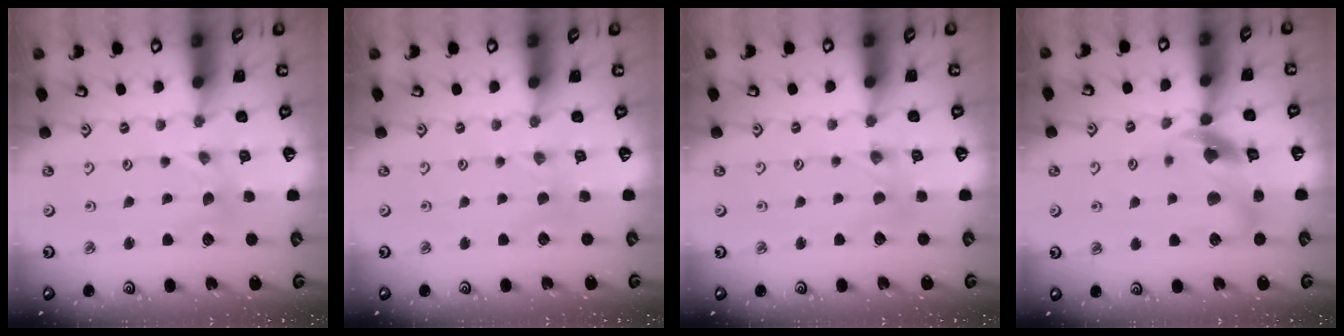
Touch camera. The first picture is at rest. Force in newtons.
{"total": 0.0}
{"total": 1.7, "press": 1.7, "slide": 0.3}
{"total": 11.6, "press": 11.5, "slide": 1.7}